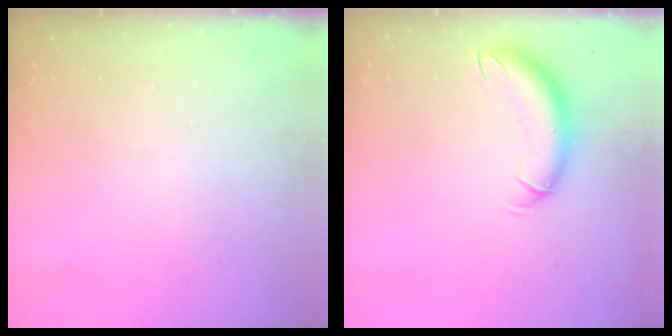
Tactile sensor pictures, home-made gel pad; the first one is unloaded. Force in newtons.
{"total": 10.1, "press": 9.8, "slide": 2.5}